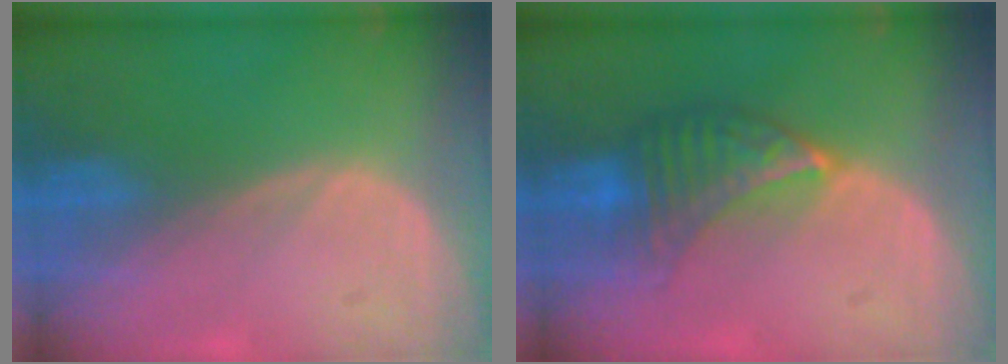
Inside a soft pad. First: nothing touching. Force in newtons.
{"total": 7.0, "press": 6.4, "slide": 2.9}